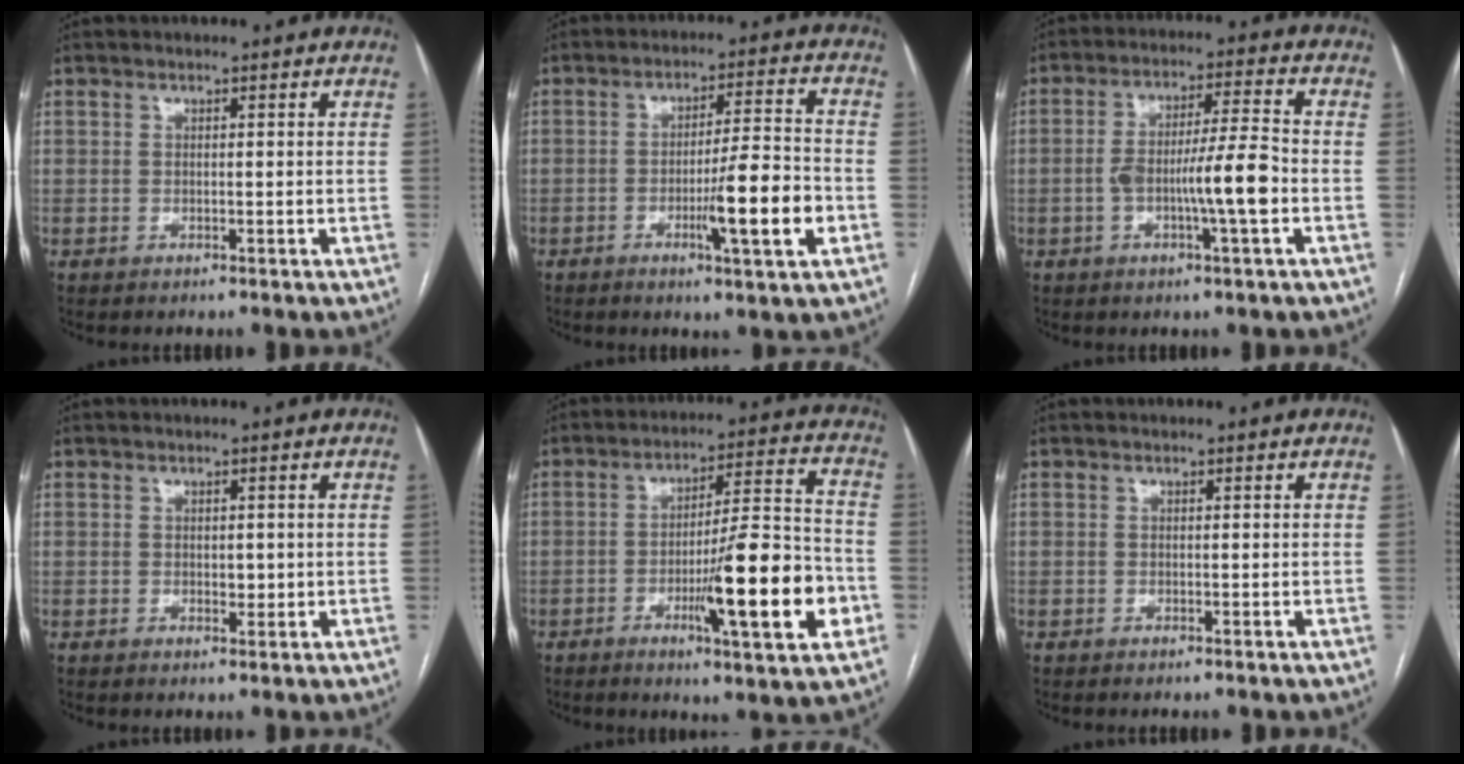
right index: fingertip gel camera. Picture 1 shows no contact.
{"total": 10.4, "force": [-3.3, 0.3, 9.8], "torque": [-0.151, -0.006, -0.052]}
{"total": 9.3, "force": [-2.4, 0.3, 9.0], "torque": [-0.158, 0.009, -0.042]}
{"total": 1.6, "force": [0.1, 1.0, 1.2], "torque": [-0.016, -0.002, 0.003]}
{"total": 16.5, "force": [-5.2, 1.4, 15.6], "torque": [-0.240, -0.004, -0.076]}
{"total": 0.0}